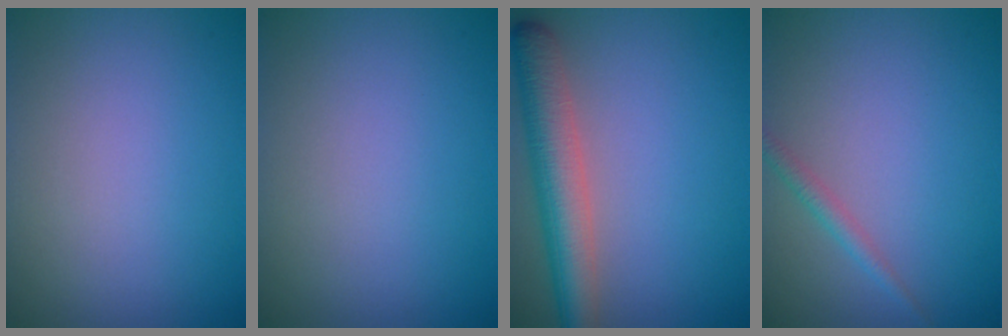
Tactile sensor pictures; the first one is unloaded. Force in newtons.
{"total": 0.0}
{"total": 6.0, "press": 6.0, "slide": 0.3}
{"total": 1.4, "press": 1.4, "slide": 0.1}